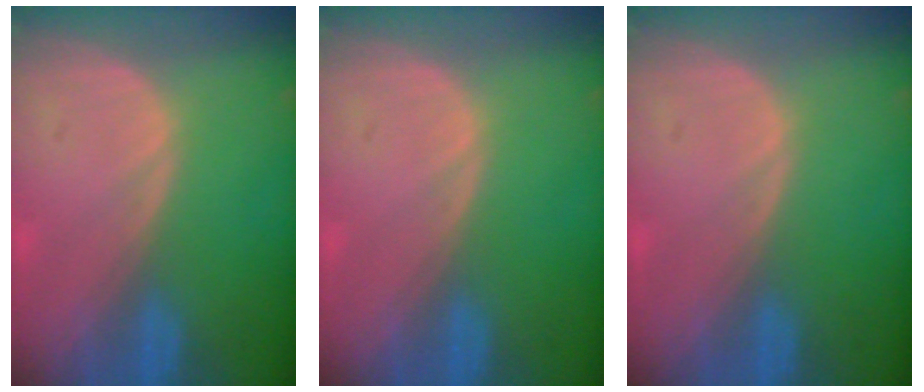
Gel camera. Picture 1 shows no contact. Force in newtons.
{"total": 0.0}
{"total": 0.0}